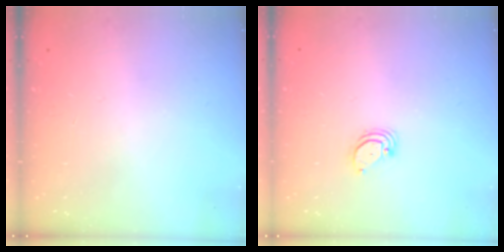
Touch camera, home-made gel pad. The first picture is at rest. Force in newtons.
{"total": 2.0, "press": 2.0, "slide": 0.1}